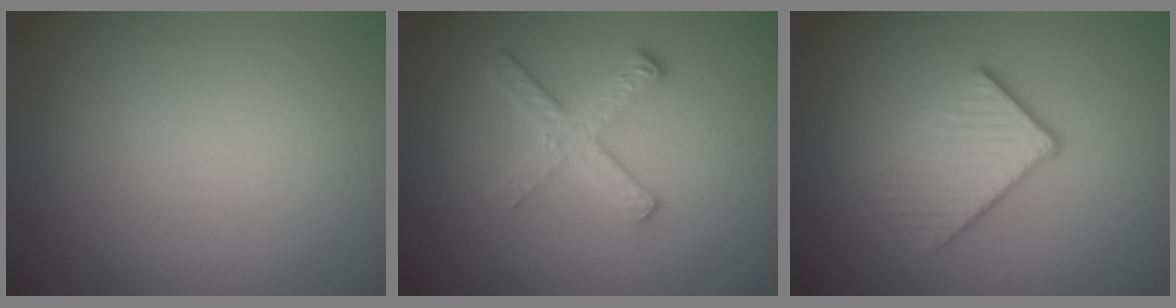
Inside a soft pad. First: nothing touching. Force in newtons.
{"total": 2.6, "press": 2.4, "slide": 0.9}
{"total": 3.9, "press": 2.7, "slide": 2.9}